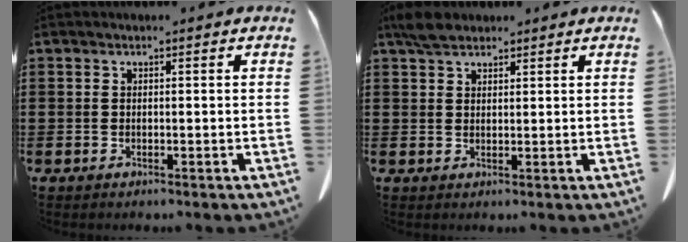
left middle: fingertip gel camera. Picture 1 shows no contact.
{"total": 3.3, "force": [2.7, 1.3, 1.4], "torque": [-0.026, 0.001, 0.051]}